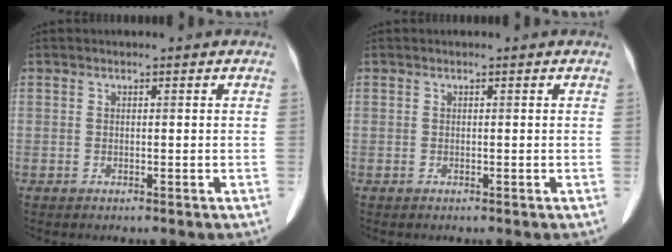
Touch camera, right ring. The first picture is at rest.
{"total": 0.0}